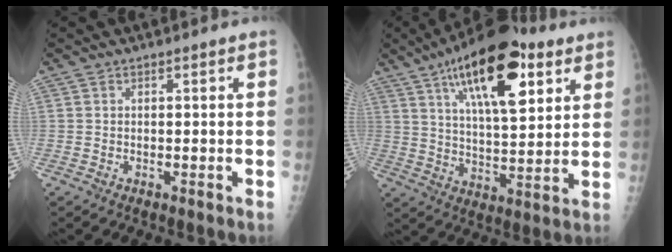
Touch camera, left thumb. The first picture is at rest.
{"total": 20.4, "force": [10.0, 8.1, 15.9], "torque": [-0.226, -0.028, 0.161]}